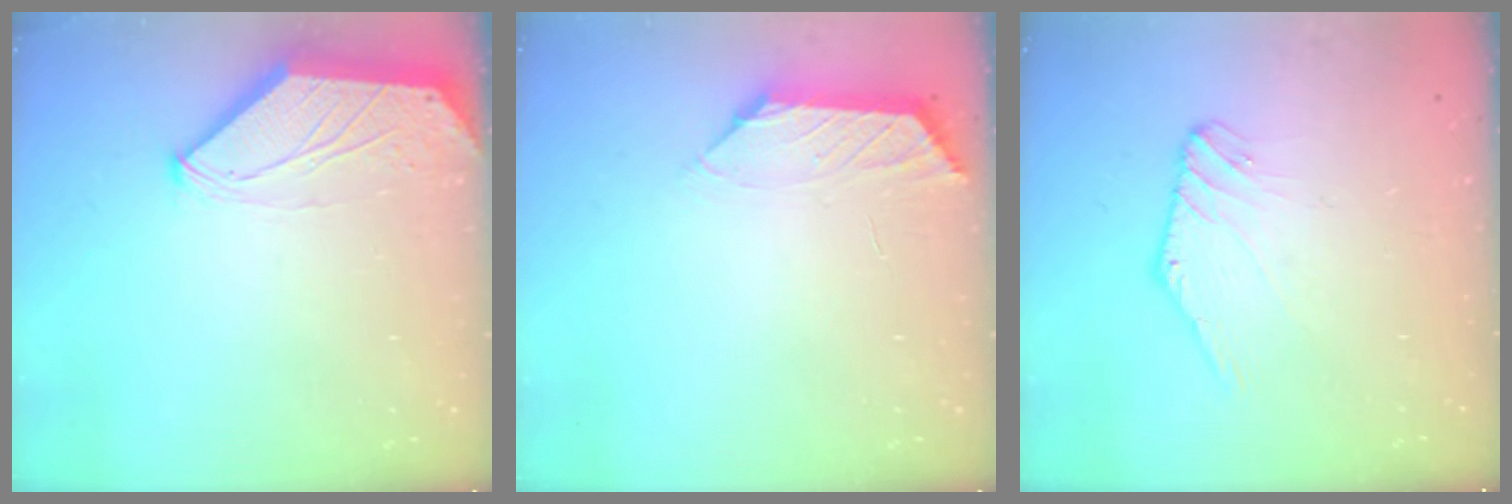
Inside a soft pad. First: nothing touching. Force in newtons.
{"total": 1.0, "press": 0.9, "slide": 0.5}
{"total": 0.0}